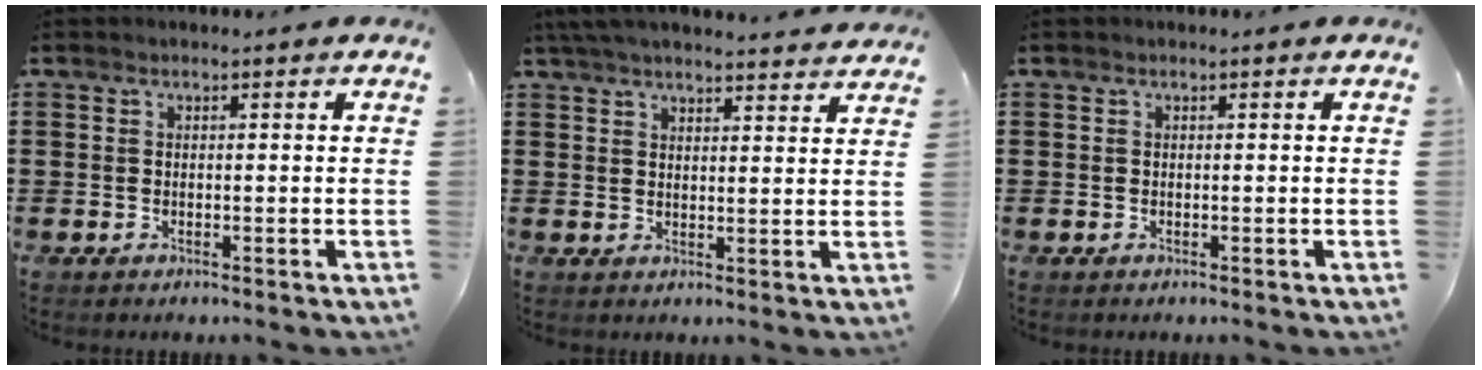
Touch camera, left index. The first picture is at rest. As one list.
[{"total": 4.4, "force": [4.2, -0.1, 1.3], "torque": [-0.038, -0.013, 0.078]}, {"total": 0.0}]